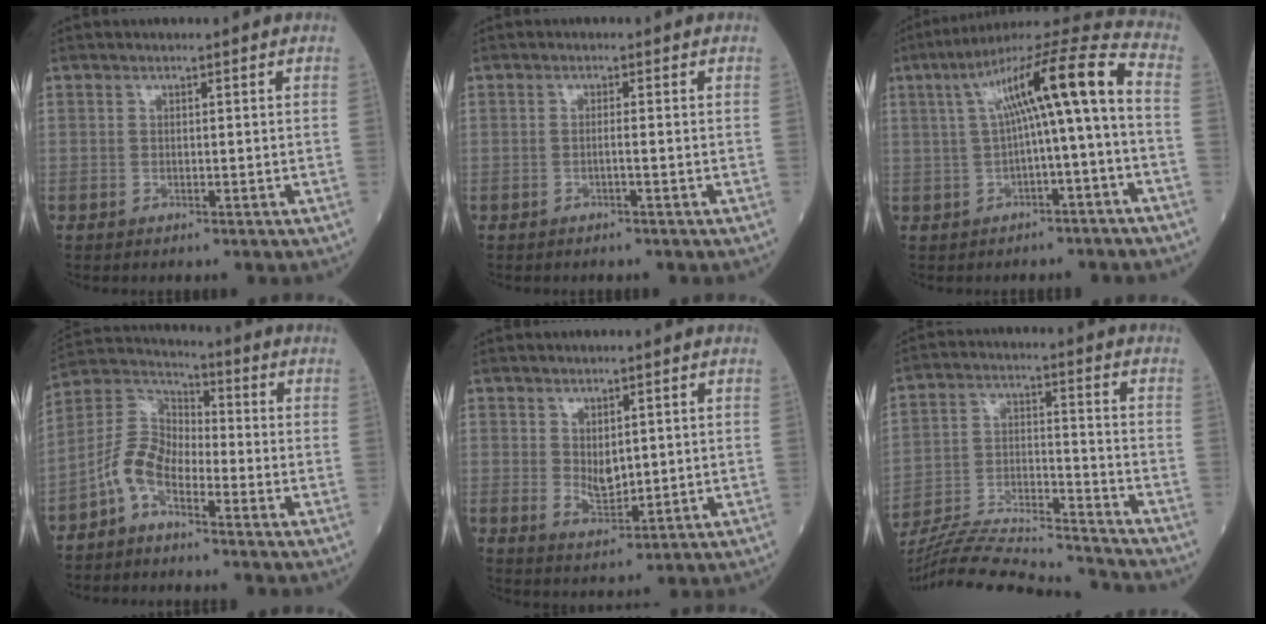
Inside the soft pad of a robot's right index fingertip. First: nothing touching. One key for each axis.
{"total": 0.9, "fx": -0.3, "fy": -0.2, "fz": 0.8, "tx": -0.014, "ty": 0.001, "tz": -0.006}
{"total": 13.4, "fx": 0.7, "fy": 0.6, "fz": 13.3, "tx": -0.210, "ty": 0.051, "tz": 0.013}
{"total": 7.0, "fx": -4.0, "fy": 3.5, "fz": 4.5, "tx": -0.104, "ty": 0.019, "tz": -0.091}
{"total": 4.0, "fx": 0.8, "fy": 2.0, "fz": 3.3, "tx": -0.059, "ty": -0.006, "tz": 0.025}
{"total": 20.0, "fx": -19.2, "fy": 0.4, "fz": 5.6, "tx": -0.123, "ty": -0.004, "tz": -0.309}